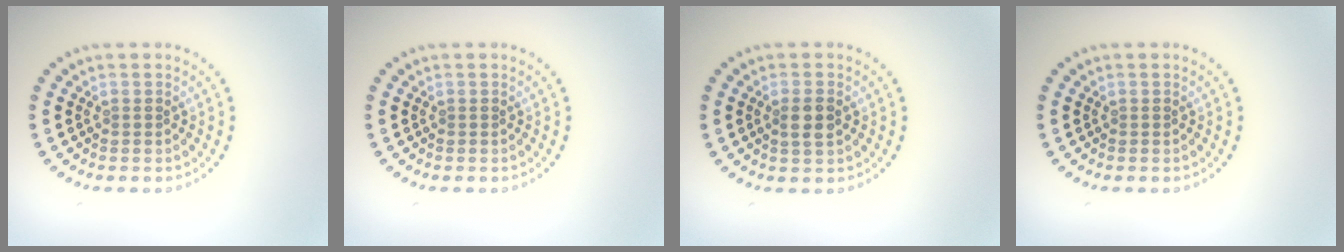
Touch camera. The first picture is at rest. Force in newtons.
{"total": 0.0}
{"total": 2.0, "press": 1.9, "slide": 0.5}
{"total": 0.0}